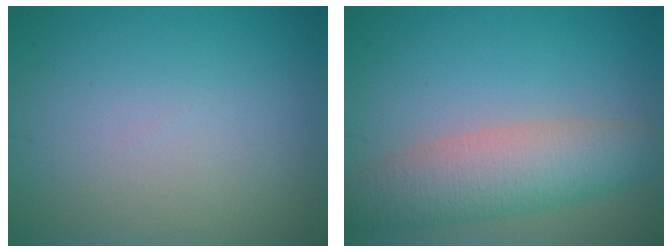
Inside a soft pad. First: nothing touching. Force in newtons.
{"total": 6.0, "press": 6.0, "slide": 0.2}